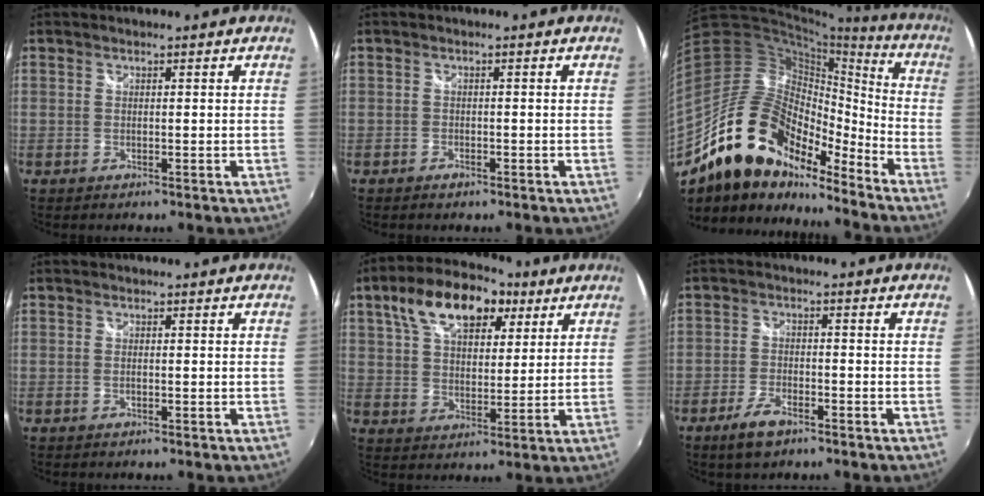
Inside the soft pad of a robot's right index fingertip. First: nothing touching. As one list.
[{"total": 1.3, "force": [-0.9, 0.8, 0.5], "torque": [-0.010, 0.000, -0.015]}, {"total": 21.1, "force": [-15.0, 10.4, 10.5], "torque": [-0.190, 0.008, -0.262]}, {"total": 0.8, "force": [-0.2, 0.3, 0.7], "torque": [-0.016, -0.001, -0.005]}, {"total": 16.3, "force": [8.5, 8.6, 10.9], "torque": [-0.209, 0.046, 0.141]}, {"total": 5.7, "force": [-3.8, 2.4, 3.5], "torque": [-0.087, -0.004, -0.068]}]